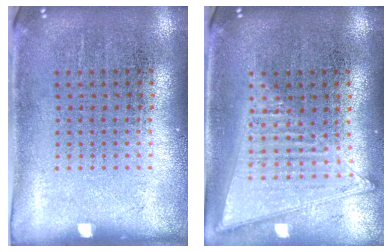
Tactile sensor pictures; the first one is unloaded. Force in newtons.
{"total": 1.4, "press": 1.3, "slide": 0.3}